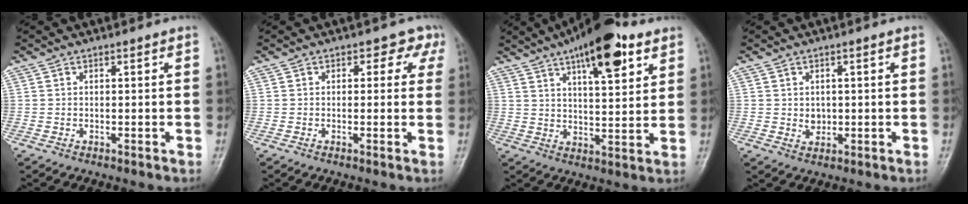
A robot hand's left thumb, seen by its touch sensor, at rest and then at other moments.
{"total": 4.0, "force": [1.6, 2.8, 2.3], "torque": [0.011, 0.002, 0.007]}
{"total": 15.7, "force": [8.7, 5.5, 11.9], "torque": [-0.152, -0.025, 0.131]}
{"total": 2.3, "force": [0.1, 1.9, 1.3], "torque": [-0.011, -0.001, 0.007]}